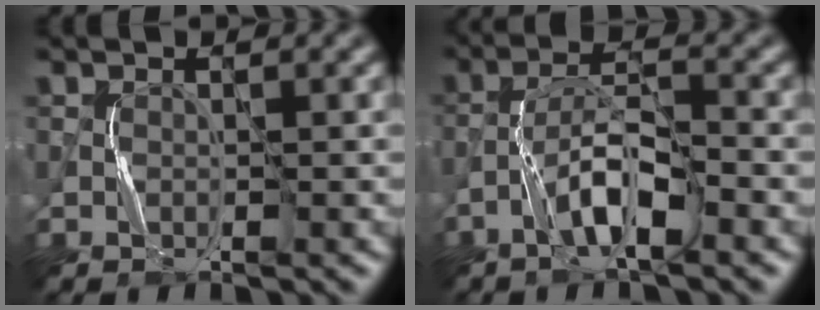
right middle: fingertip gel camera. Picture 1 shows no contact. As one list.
[{"total": 4.8, "force": [-2.7, 1.0, 3.8], "torque": [-0.072, 0.015, -0.053]}]